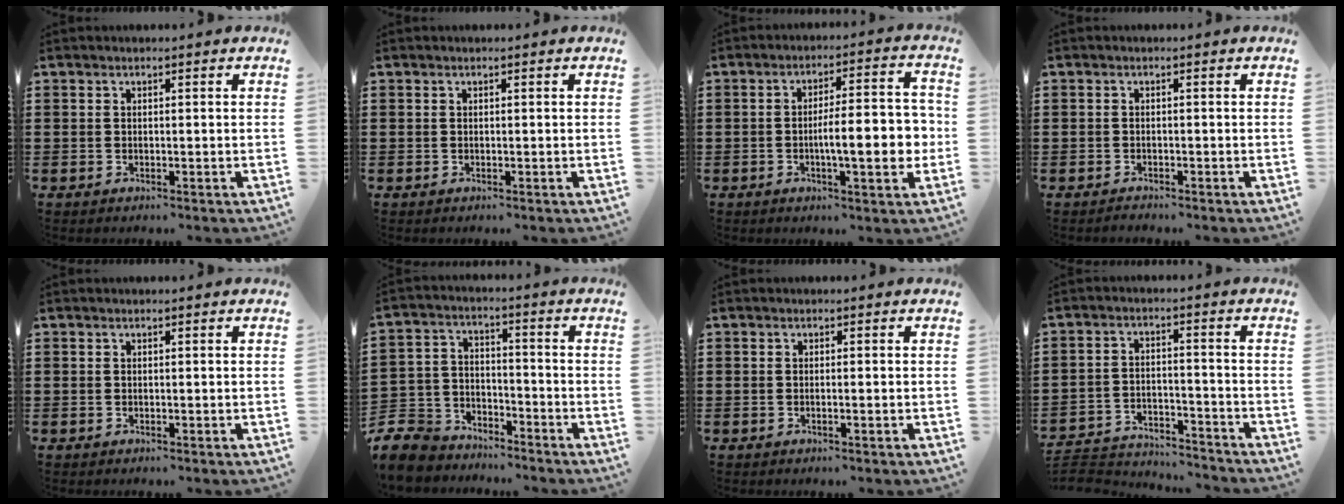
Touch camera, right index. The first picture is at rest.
{"total": 0.0}
{"total": 9.6, "force": [-1.6, 2.5, 9.1], "torque": [-0.122, -0.006, -0.034]}
{"total": 1.0, "force": [-0.9, 0.1, -0.1], "torque": [0.000, 0.002, -0.021]}
{"total": 0.0}
{"total": 7.5, "force": [-7.0, 2.6, 0.7], "torque": [-0.049, 0.004, -0.148]}
{"total": 0.6, "force": [-0.3, 0.0, 0.6], "torque": [-0.010, -0.002, -0.006]}
{"total": 4.5, "force": [-4.5, 0.5, 0.6], "torque": [-0.023, 0.001, -0.094]}